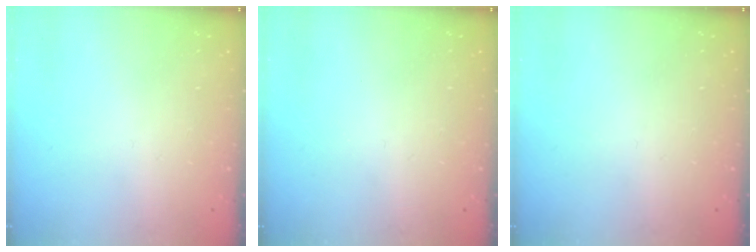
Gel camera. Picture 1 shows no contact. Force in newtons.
{"total": 0.0}
{"total": 0.0}